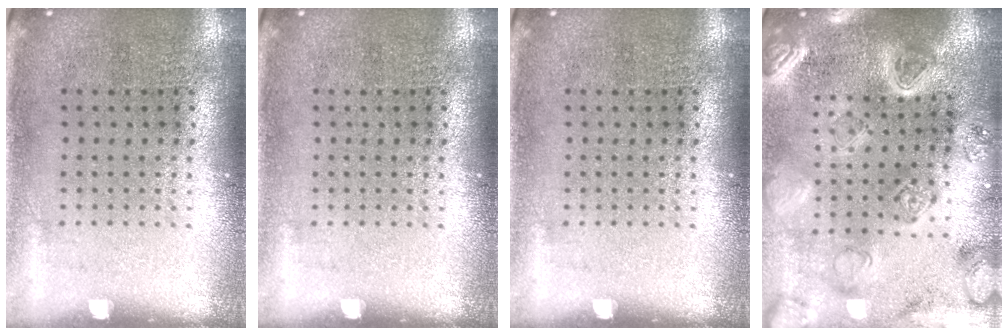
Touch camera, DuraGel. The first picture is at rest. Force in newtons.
{"total": 0.0}
{"total": 0.0}
{"total": 4.0, "press": 3.7, "slide": 1.7}